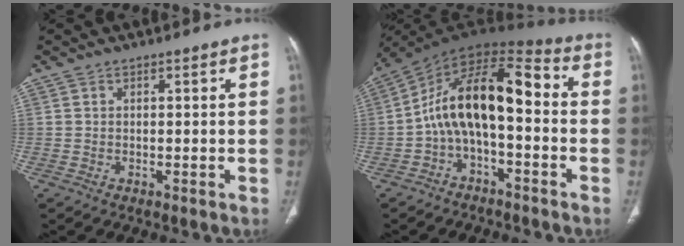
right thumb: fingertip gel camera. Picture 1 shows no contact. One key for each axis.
{"total": 14.5, "fx": -1.8, "fy": 7.1, "fz": 12.5, "tx": -0.197, "ty": 0.074, "tz": -0.041}